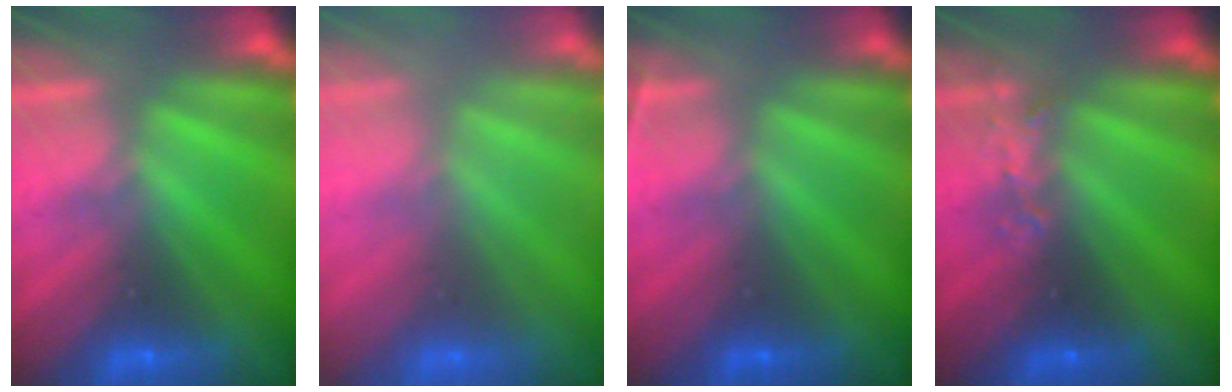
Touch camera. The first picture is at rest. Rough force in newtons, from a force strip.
{"total": 3.8}
{"total": 2.3}
{"total": 2.7}